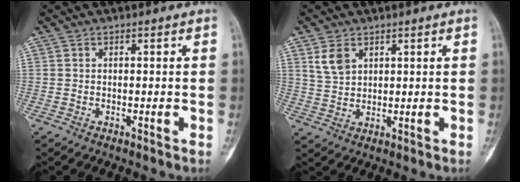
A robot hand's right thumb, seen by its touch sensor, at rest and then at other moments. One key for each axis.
{"total": 4.6, "fx": 2.3, "fy": 3.0, "fz": 2.6, "tx": -0.044, "ty": -0.007, "tz": 0.053}